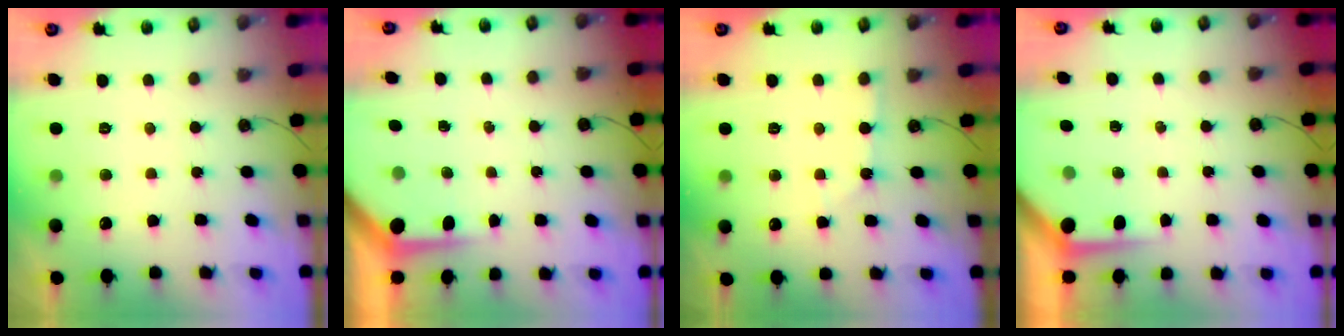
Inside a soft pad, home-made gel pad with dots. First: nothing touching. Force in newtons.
{"total": 3.6, "press": 3.6, "slide": 0.4}
{"total": 1.0, "press": 1.0, "slide": 0.2}
{"total": 3.7, "press": 3.6, "slide": 0.3}